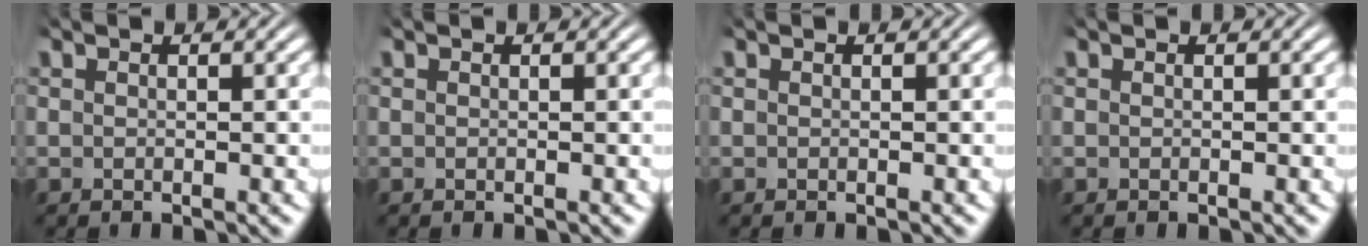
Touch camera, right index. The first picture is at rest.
{"total": 0.0}
{"total": 0.0}
{"total": 0.0}